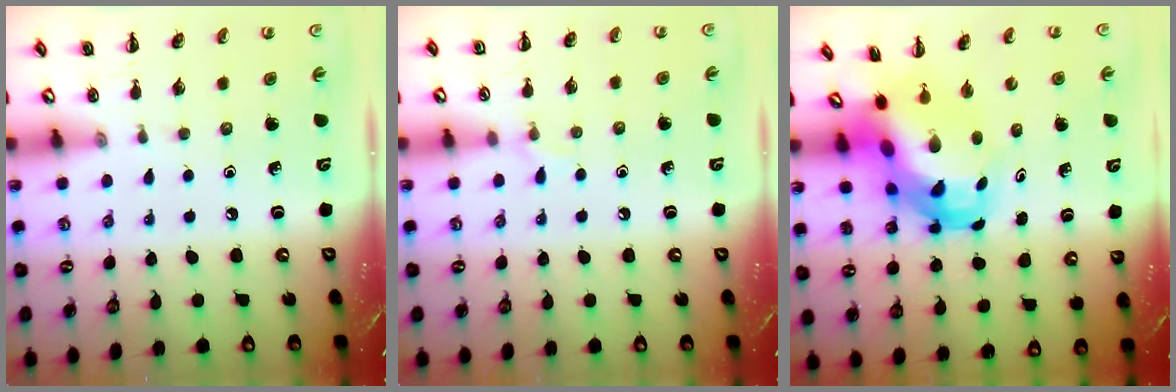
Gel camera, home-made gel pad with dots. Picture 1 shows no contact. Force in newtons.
{"total": 5.2, "press": 4.8, "slide": 1.9}
{"total": 7.0, "press": 6.7, "slide": 2.1}